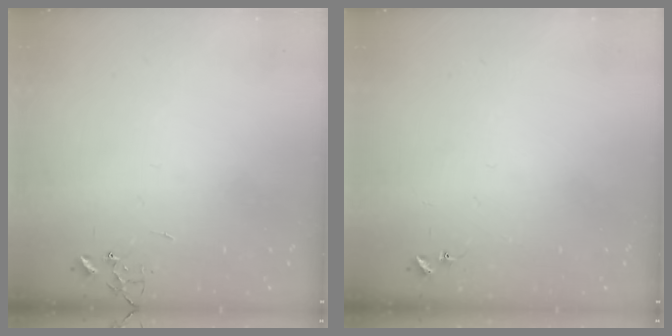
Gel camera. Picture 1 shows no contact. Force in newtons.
{"total": 6.8, "press": 6.7, "slide": 0.5}